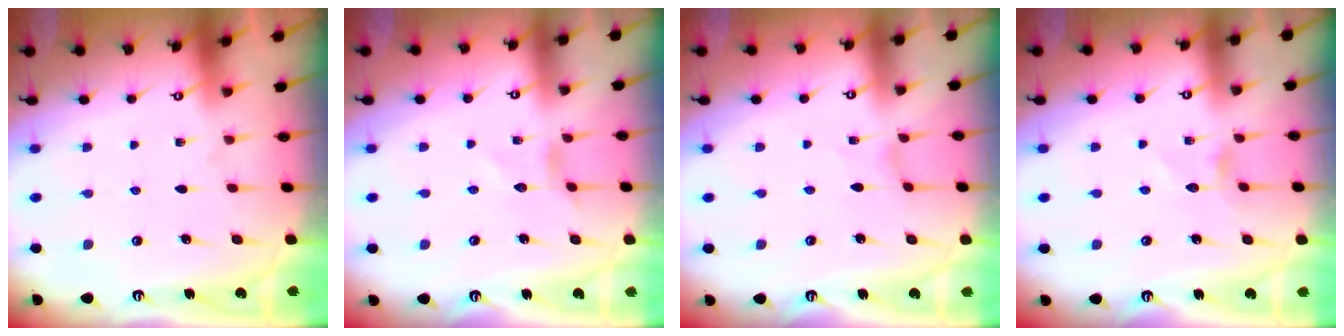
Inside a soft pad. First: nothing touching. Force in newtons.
{"total": 2.3, "press": 2.3, "slide": 0.2}
{"total": 0.0}
{"total": 2.7, "press": 2.7, "slide": 0.3}